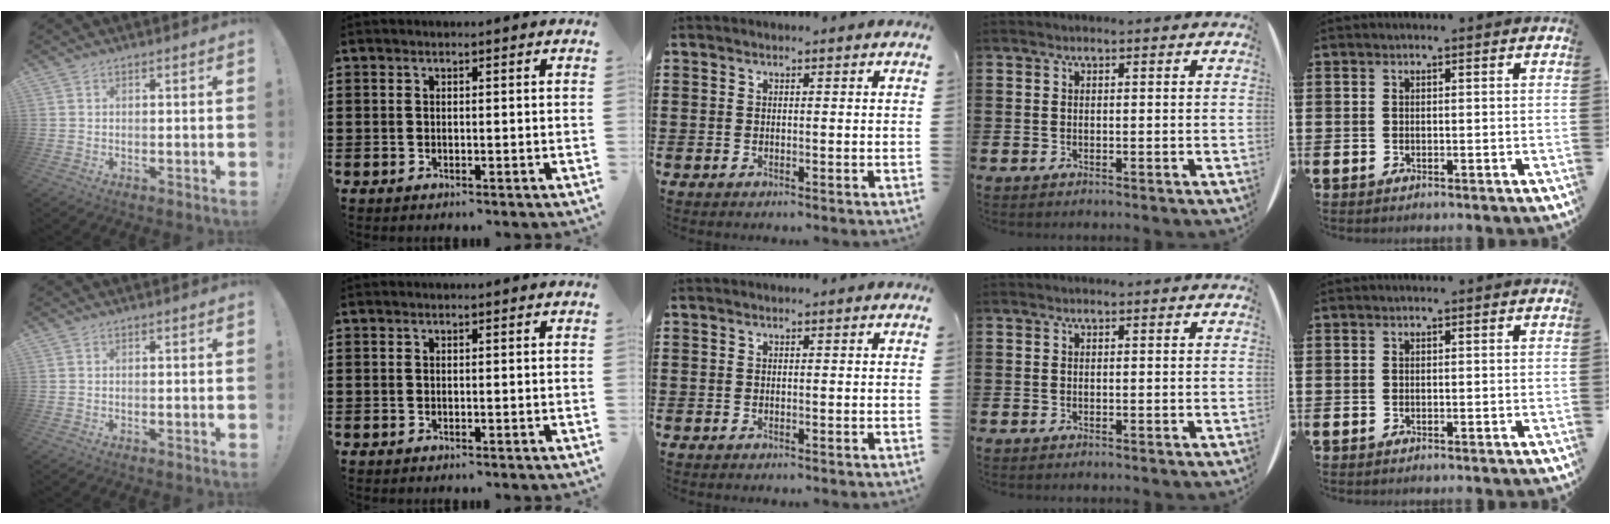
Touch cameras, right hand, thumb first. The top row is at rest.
{}